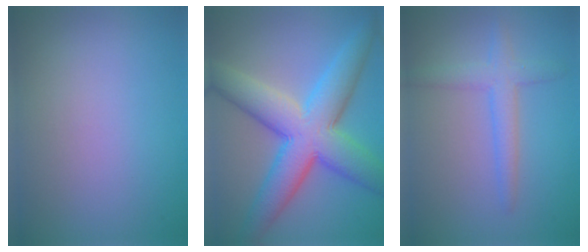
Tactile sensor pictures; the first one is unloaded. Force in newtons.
{"total": 10.0, "press": 10.0, "slide": 0.3}
{"total": 2.8, "press": 2.8, "slide": 0.1}